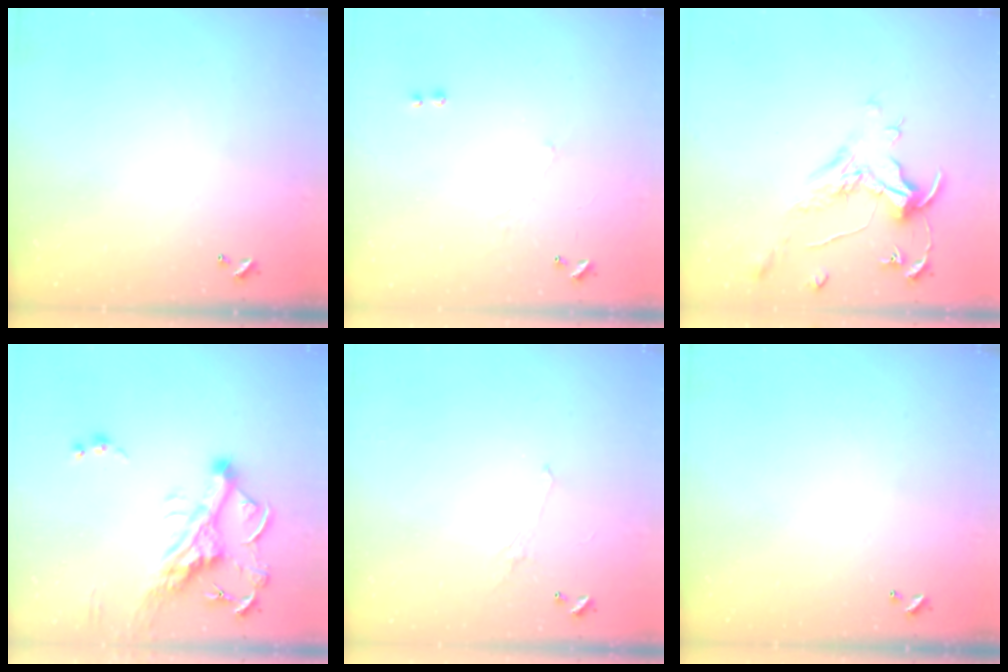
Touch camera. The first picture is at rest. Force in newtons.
{"total": 0.7, "press": 0.2, "slide": 0.7}
{"total": 1.6, "press": 1.4, "slide": 0.7}
{"total": 10.4, "press": 10.3, "slide": 1.5}
{"total": 0.9, "press": 0.7, "slide": 0.6}
{"total": 0.0}